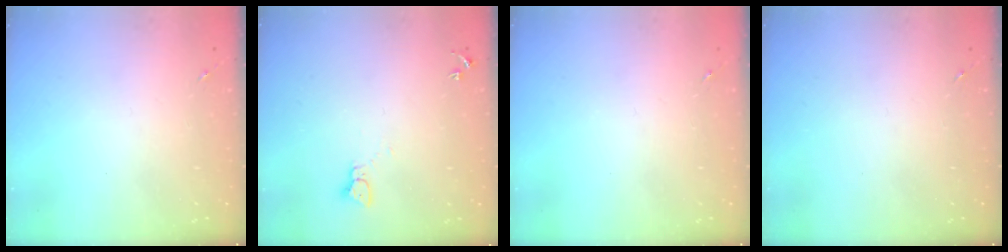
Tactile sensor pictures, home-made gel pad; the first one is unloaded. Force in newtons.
{"total": 2.3, "press": 2.3, "slide": 0.3}
{"total": 0.0}
{"total": 0.0}